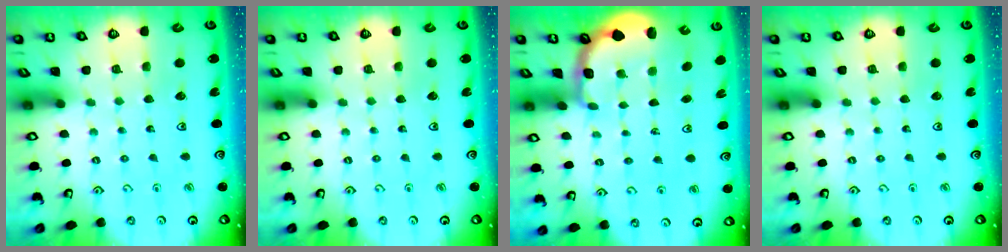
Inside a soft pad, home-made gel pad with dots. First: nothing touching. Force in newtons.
{"total": 0.0}
{"total": 2.1, "press": 2.0, "slide": 0.6}
{"total": 0.0}